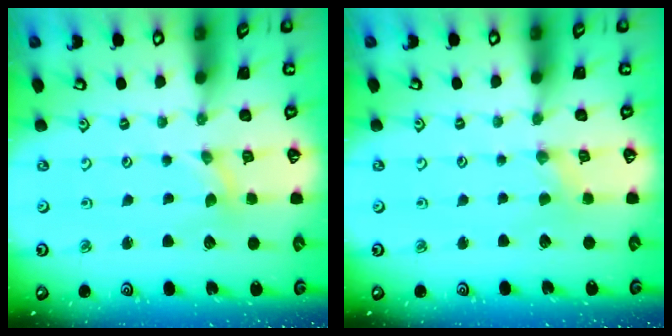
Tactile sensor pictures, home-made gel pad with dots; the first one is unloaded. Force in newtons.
{"total": 0.0}